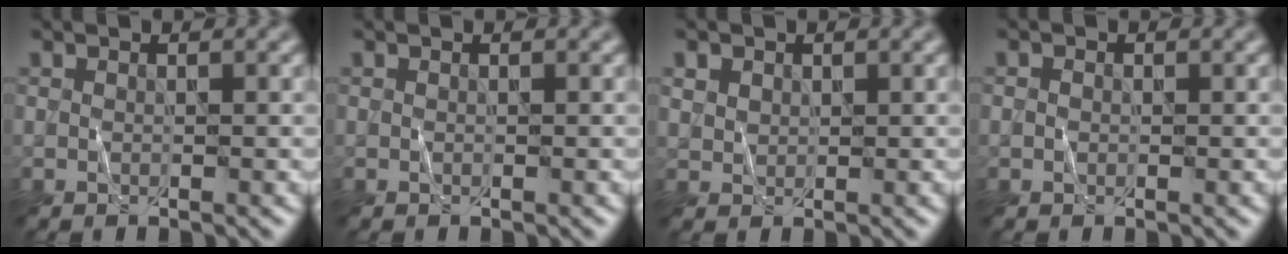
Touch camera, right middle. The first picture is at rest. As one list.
[{"total": 0.0}, {"total": 1.6, "force": [0.8, 1.2, 0.5], "torque": [-0.013, -0.006, 0.027]}, {"total": 0.6, "force": [0.0, 0.6, 0.2], "torque": [-0.003, -0.002, -0.003]}]